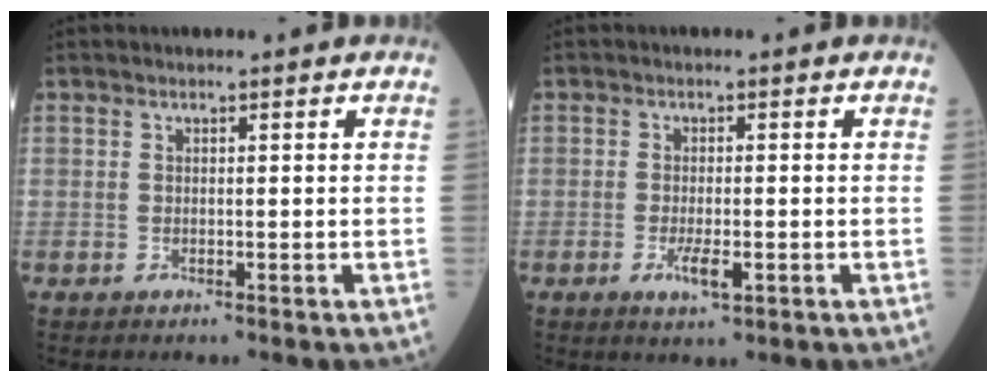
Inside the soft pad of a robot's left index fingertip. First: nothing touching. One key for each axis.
{"total": 3.1, "fx": -1.1, "fy": 0.8, "fz": 2.7, "tx": -0.053, "ty": -0.003, "tz": -0.011}